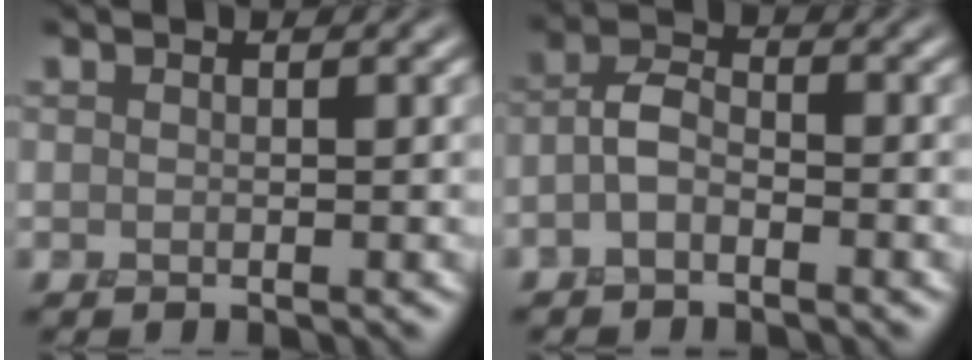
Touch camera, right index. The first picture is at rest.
{"total": 2.3, "force": [-1.4, 1.2, 1.3], "torque": [-0.025, 0.006, -0.035]}